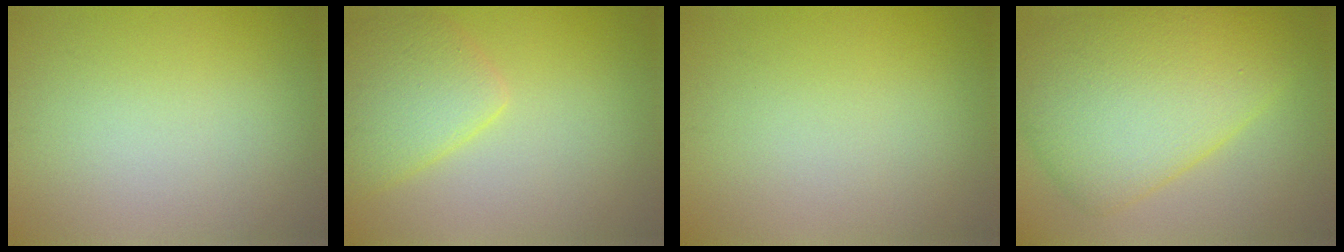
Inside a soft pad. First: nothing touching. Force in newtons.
{"total": 4.0, "press": 4.0, "slide": 0.2}
{"total": 0.0}
{"total": 9.3, "press": 9.3, "slide": 0.1}